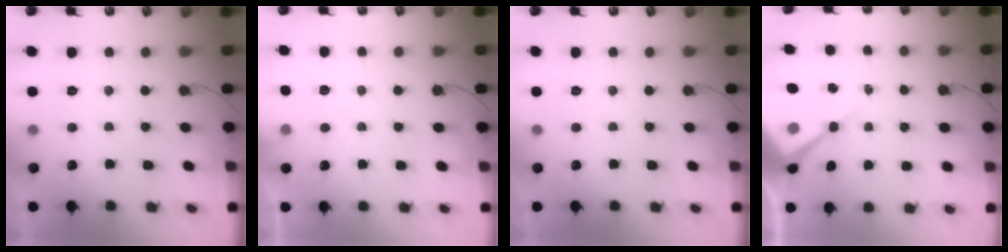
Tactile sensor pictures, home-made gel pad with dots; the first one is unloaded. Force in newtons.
{"total": 3.7, "press": 3.7, "slide": 0.5}
{"total": 0.0}
{"total": 9.1, "press": 9.1, "slide": 0.8}